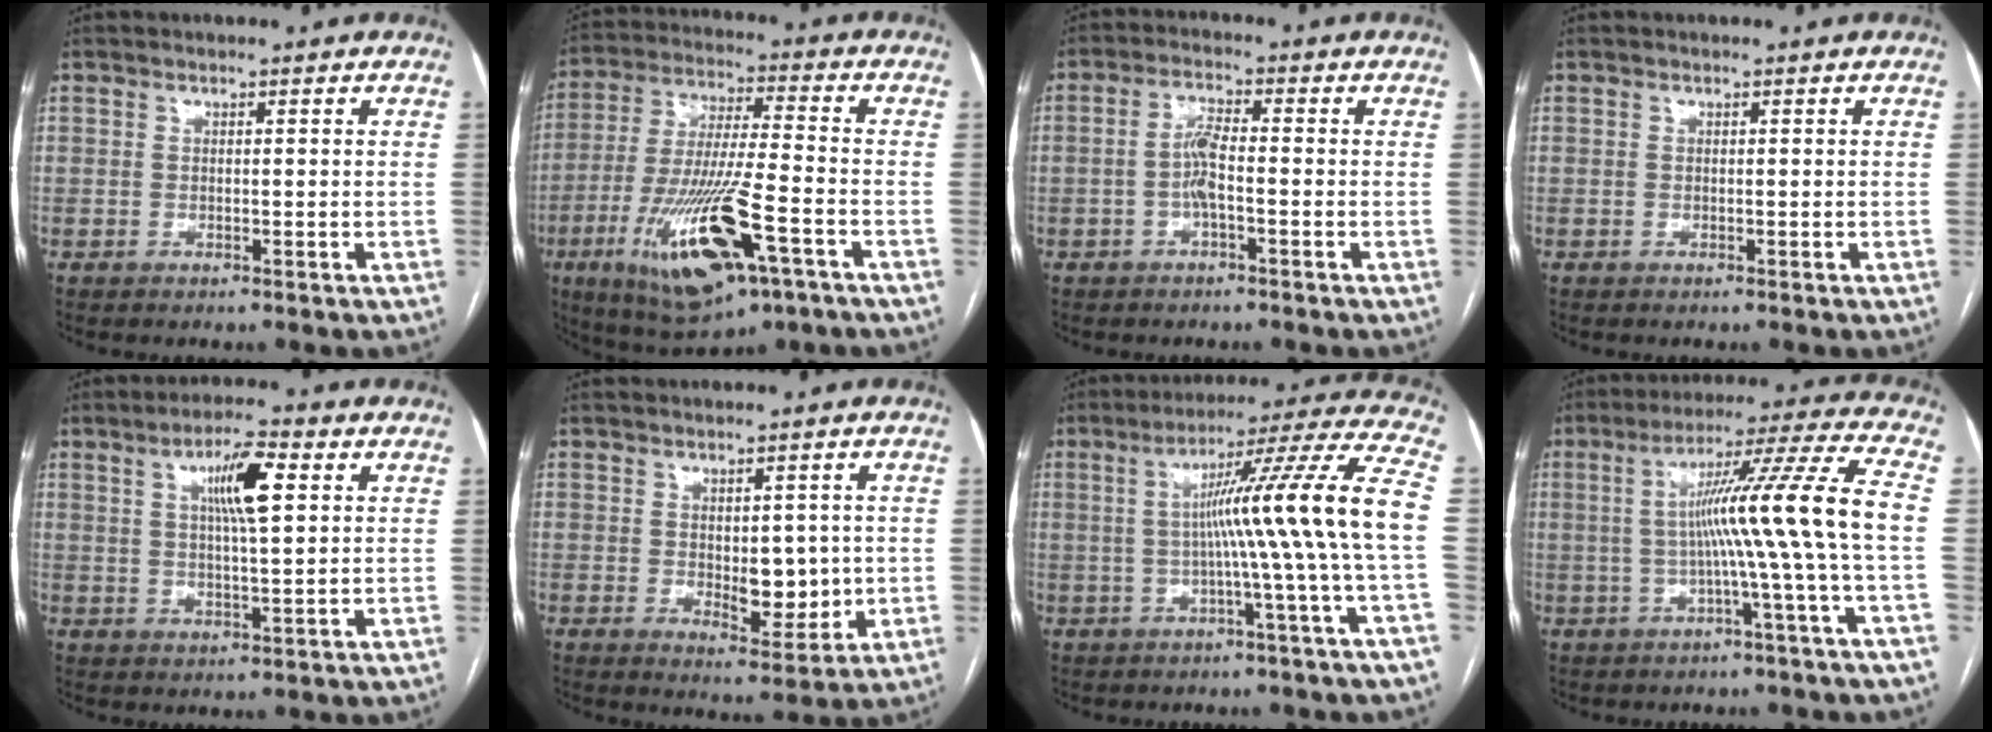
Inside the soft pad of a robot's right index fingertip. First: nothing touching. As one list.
[{"total": 18.5, "force": [-8.0, 3.3, 16.4], "torque": [-0.337, -0.034, -0.131]}, {"total": 3.8, "force": [-0.9, 0.7, 3.6], "torque": [-0.076, 0.009, -0.017]}, {"total": 0.0}, {"total": 7.8, "force": [2.6, 1.1, 7.3], "torque": [-0.129, 0.009, 0.043]}, {"total": 6.3, "force": [-0.1, 3.2, 5.4], "torque": [-0.071, -0.003, 0.013]}, {"total": 15.5, "force": [-0.9, -2.8, 15.2], "torque": [-0.212, 0.014, -0.020]}, {"total": 13.6, "force": [-1.1, -2.7, 13.3], "torque": [-0.205, 0.015, -0.019]}]